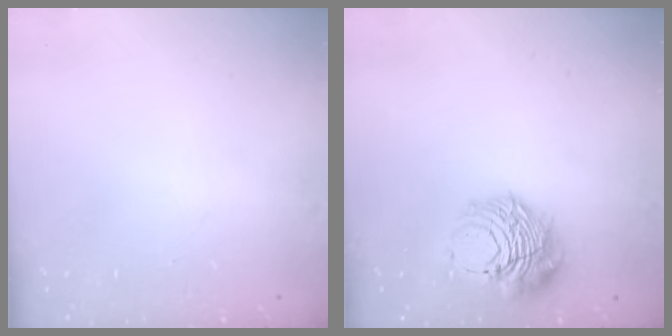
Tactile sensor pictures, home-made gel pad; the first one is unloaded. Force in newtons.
{"total": 11.6, "press": 11.6, "slide": 1.0}